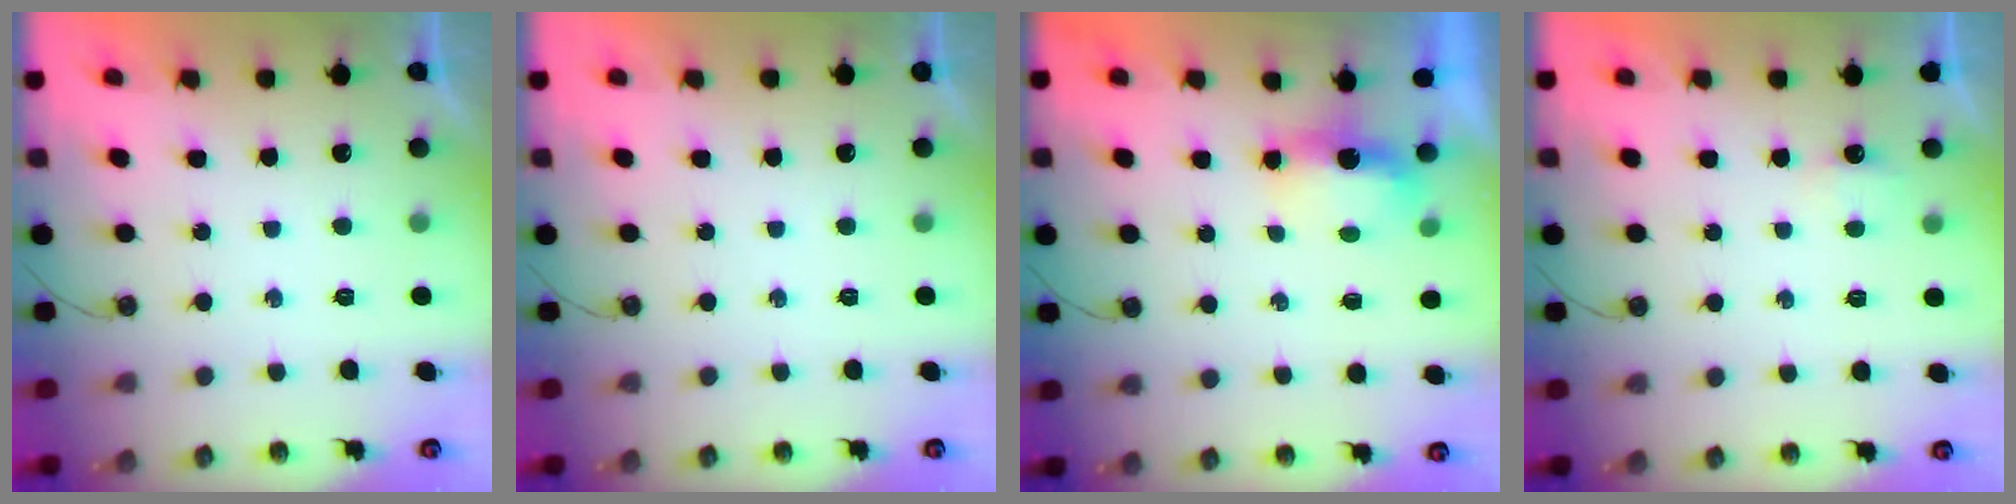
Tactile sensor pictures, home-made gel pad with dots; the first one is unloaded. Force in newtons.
{"total": 0.0}
{"total": 5.0, "press": 4.9, "slide": 0.6}
{"total": 2.5, "press": 2.4, "slide": 0.5}